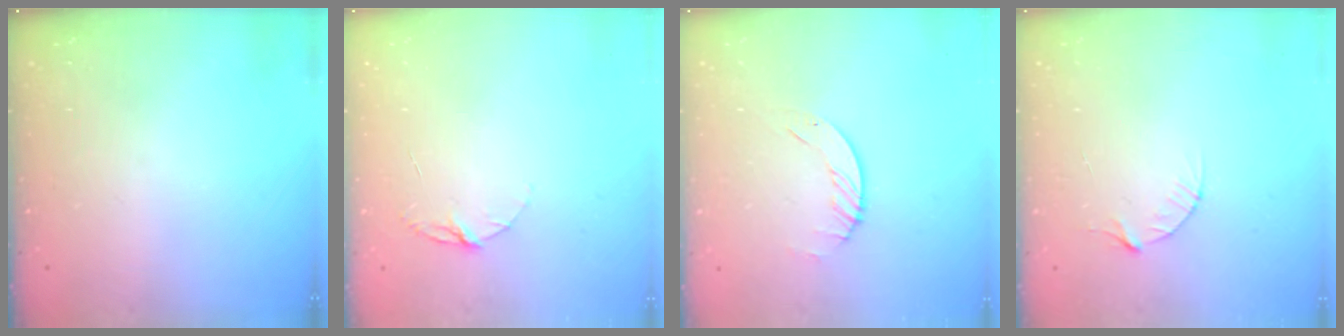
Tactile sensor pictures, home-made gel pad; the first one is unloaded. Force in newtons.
{"total": 4.1, "press": 4.1, "slide": 0.3}
{"total": 1.9, "press": 1.9, "slide": 0.2}
{"total": 4.1, "press": 4.1, "slide": 0.4}